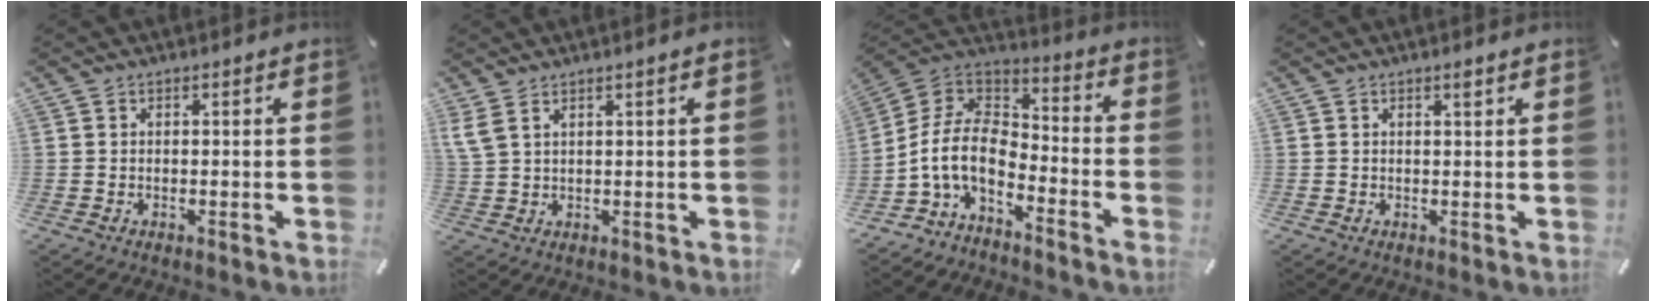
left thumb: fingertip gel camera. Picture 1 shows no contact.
{"total": 3.0, "force": [1.6, 0.6, 2.4], "torque": [-0.052, -0.003, 0.031]}
{"total": 11.1, "force": [-5.9, 6.2, 7.1], "torque": [-0.171, 0.006, -0.119]}
{"total": 1.3, "force": [0.7, 0.3, 1.0], "torque": [-0.021, 0.001, 0.012]}